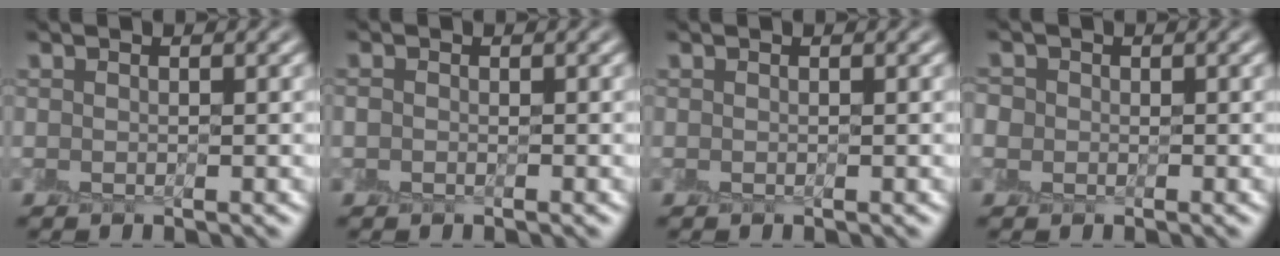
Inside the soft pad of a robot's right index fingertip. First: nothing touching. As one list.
[{"total": 0.6, "force": [0.0, 0.5, 0.2], "torque": [-0.006, 0.002, 0.001]}, {"total": 0.0}, {"total": 1.7, "force": [-0.2, 1.6, 0.3], "torque": [-0.006, 0.003, -0.007]}]